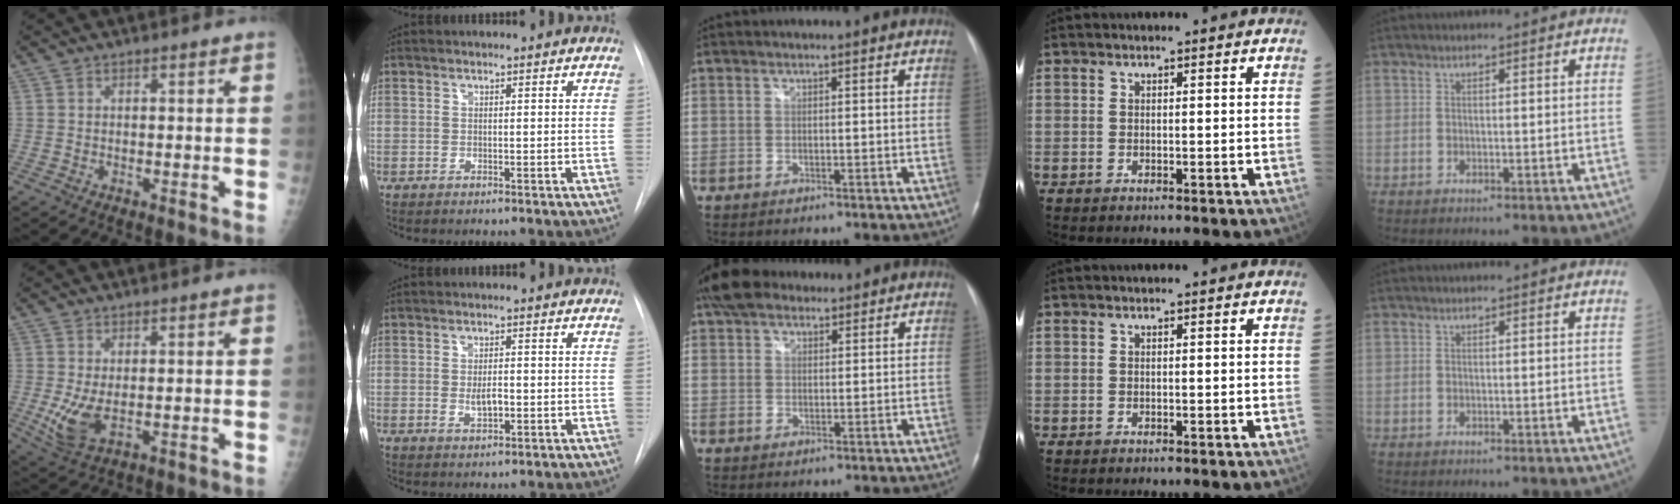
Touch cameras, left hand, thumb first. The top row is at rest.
{"thumb": {"total": 6.2, "force": [0.0, 3.0, 5.5], "torque": [-0.111, -0.008, 0.013]}, "index": {"total": 2.6, "force": [-0.5, 1.0, 2.3], "torque": [-0.042, -0.003, -0.006]}, "middle": {"total": 7.4, "force": [5.8, 3.5, 3.0], "torque": [-0.062, 0.033, 0.107]}}